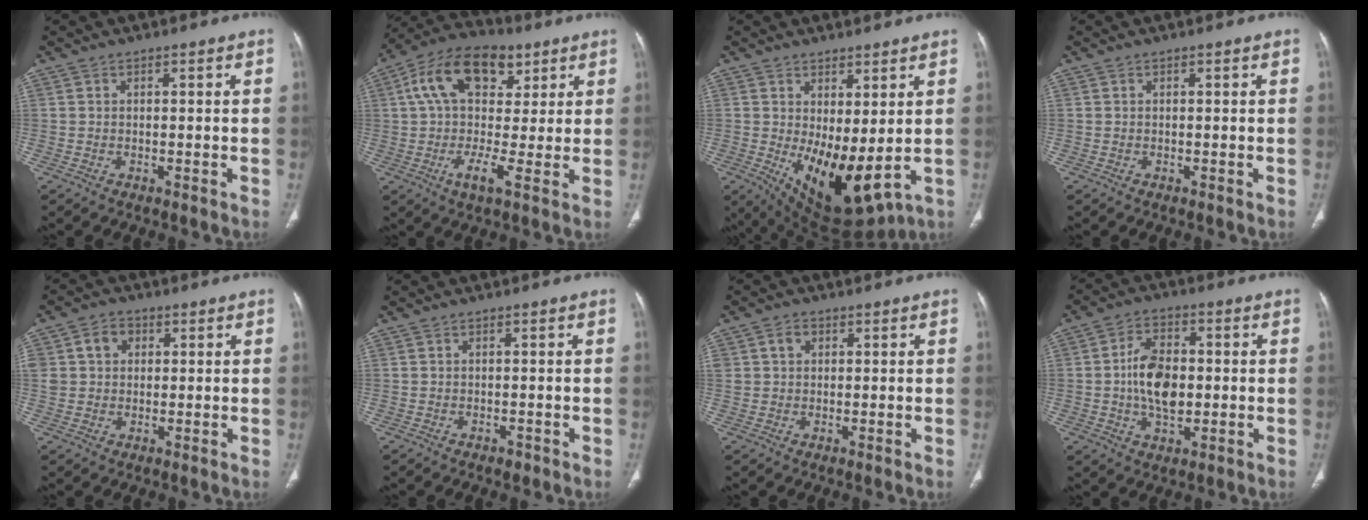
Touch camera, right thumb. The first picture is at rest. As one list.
[{"total": 16.4, "force": [4.8, 8.8, 13.1], "torque": [-0.201, 0.012, 0.068]}, {"total": 12.6, "force": [-0.2, 5.6, 11.2], "torque": [-0.167, -0.025, 0.020]}, {"total": 0.0}, {"total": 6.5, "force": [1.8, 5.3, 3.2], "torque": [-0.045, 0.008, 0.034]}, {"total": 0.9, "force": [-0.6, 0.5, 0.4], "torque": [-0.002, 0.000, -0.007]}, {"total": 3.1, "force": [1.0, 2.5, 1.5], "torque": [-0.019, 0.003, 0.021]}, {"total": 10.4, "force": [-0.3, 6.5, 8.1], "torque": [-0.125, 0.009, -0.008]}]